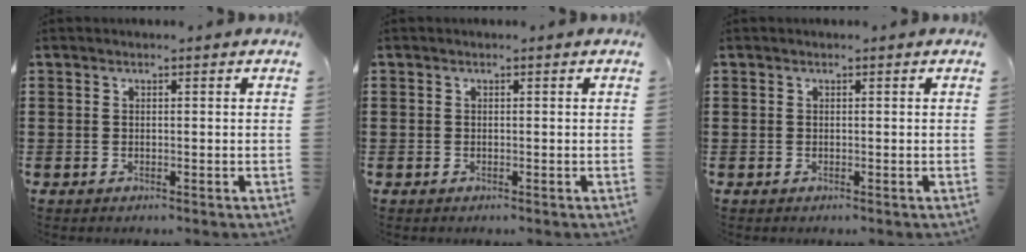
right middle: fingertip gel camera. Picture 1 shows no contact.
{"total": 0.0}
{"total": 0.0}